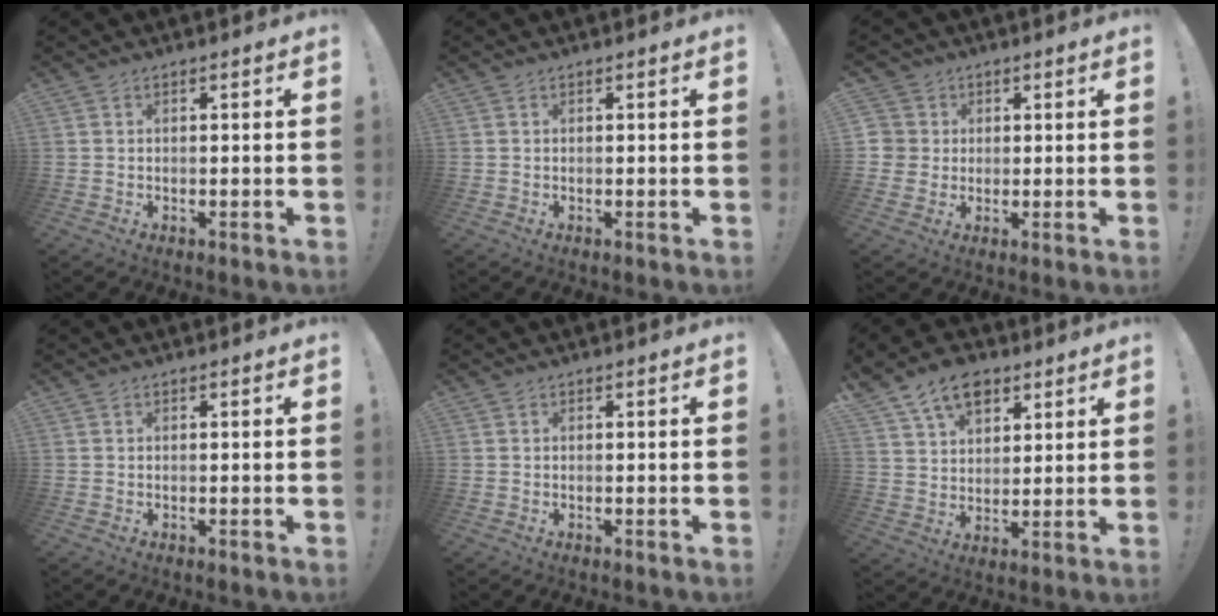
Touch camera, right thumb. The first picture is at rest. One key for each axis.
{"total": 0.0}
{"total": 4.9, "fx": 1.3, "fy": 4.7, "fz": 0.7, "tx": -0.010, "ty": -0.008, "tz": 0.022}
{"total": 0.0}
{"total": 0.0}
{"total": 11.7, "fx": 7.2, "fy": 7.5, "fz": 5.5, "tx": -0.084, "ty": -0.034, "tz": 0.135}